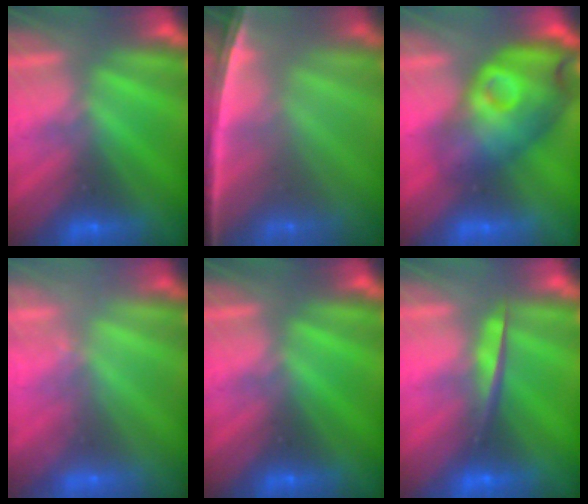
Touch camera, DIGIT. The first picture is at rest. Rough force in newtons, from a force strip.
{"total": 6.3}
{"total": 4.5}
{"total": 2.6}
{"total": 0.0}
{"total": 4.6}